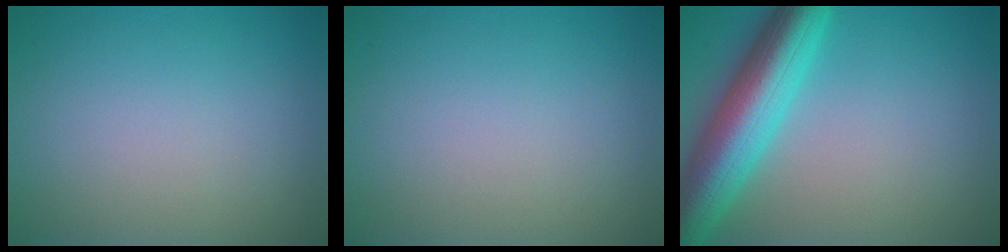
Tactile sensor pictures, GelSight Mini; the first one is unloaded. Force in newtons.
{"total": 0.0}
{"total": 8.7, "press": 8.7, "slide": 0.3}